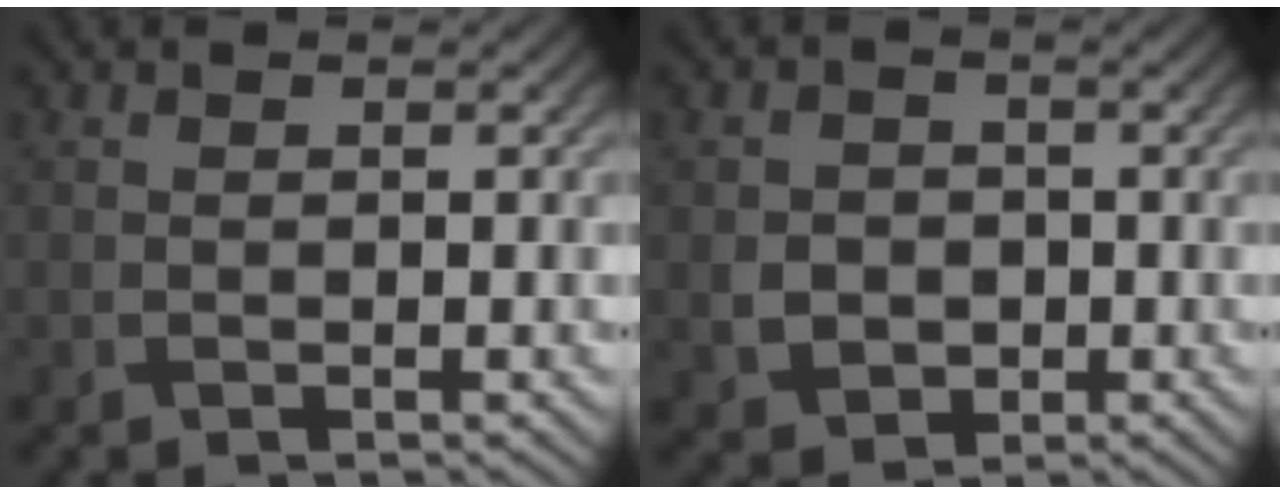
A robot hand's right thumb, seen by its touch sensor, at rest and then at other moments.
{"total": 3.5, "force": [-0.6, 3.1, 1.4], "torque": [-0.032, -0.004, -0.016]}